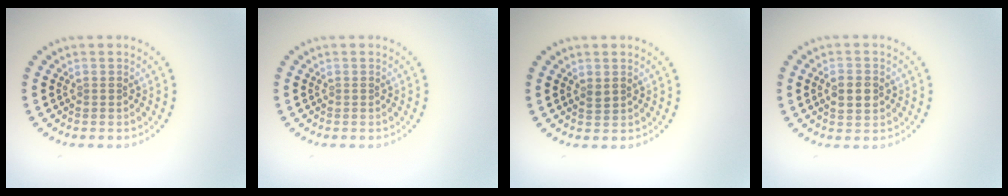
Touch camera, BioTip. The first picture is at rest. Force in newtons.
{"total": 0.0}
{"total": 0.8, "press": 0.8, "slide": 0.3}
{"total": 2.7, "press": 2.7, "slide": 0.1}